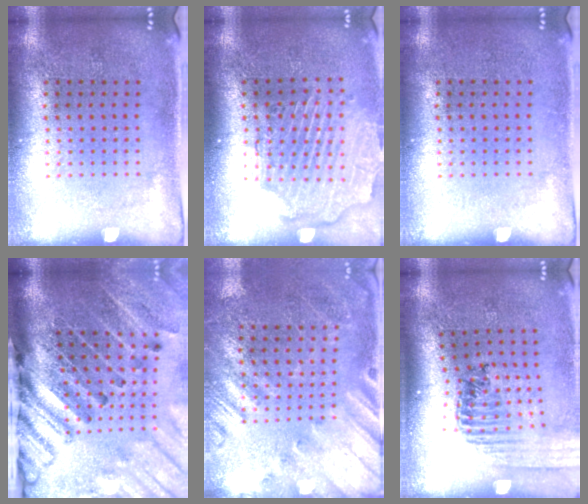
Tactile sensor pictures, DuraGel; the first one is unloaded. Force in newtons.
{"total": 2.6, "press": 2.2, "slide": 1.4}
{"total": 0.0}
{"total": 4.7, "press": 3.4, "slide": 3.2}
{"total": 2.4, "press": 2.0, "slide": 1.3}
{"total": 1.5, "press": 1.4, "slide": 0.3}